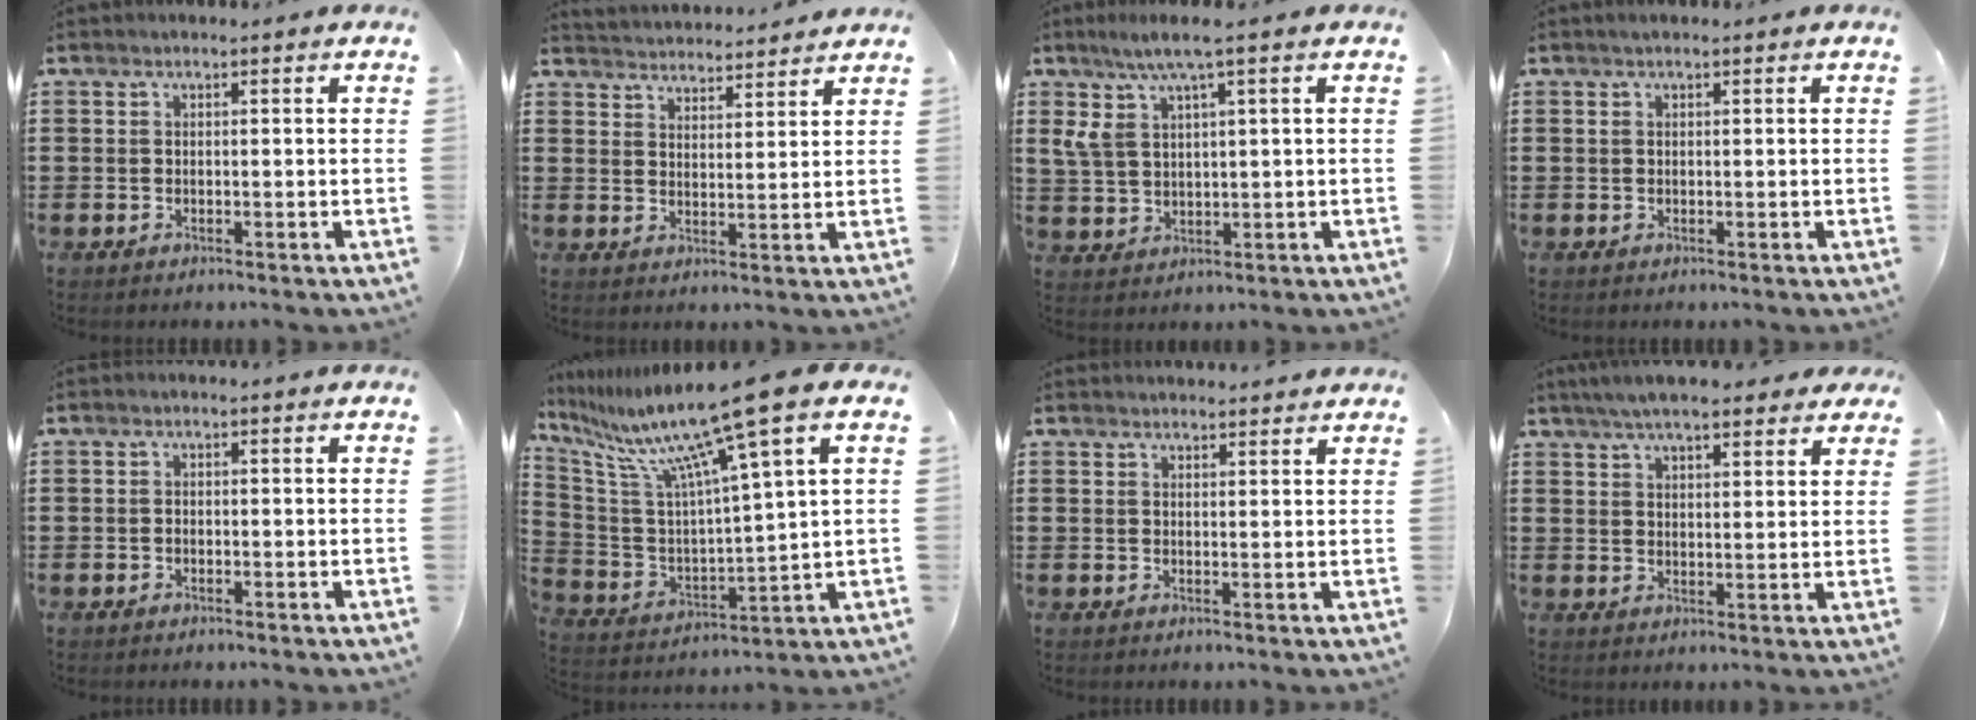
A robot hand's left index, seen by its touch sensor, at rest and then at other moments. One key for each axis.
{"total": 3.5, "fx": 3.5, "fy": 0.0, "fz": -0.6, "tx": -0.003, "ty": -0.019, "tz": 0.062}
{"total": 6.3, "fx": 3.3, "fy": 1.5, "fz": 5.1, "tx": -0.113, "ty": 0.003, "tz": 0.056}
{"total": 0.7, "fx": 0.4, "fy": 0.3, "fz": 0.5, "tx": -0.010, "ty": 0.004, "tz": 0.006}
{"total": 0.0}
{"total": 13.4, "fx": 9.5, "fy": -0.4, "fz": 9.5, "tx": -0.209, "ty": -0.059, "tz": 0.146}
{"total": 1.9, "fx": 1.9, "fy": 0.0, "fz": -0.1, "tx": -0.004, "ty": -0.001, "tz": 0.038}
{"total": 6.0, "fx": 5.3, "fy": 1.1, "fz": 2.6, "tx": -0.065, "ty": -0.005, "tz": 0.097}